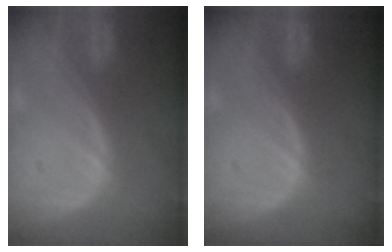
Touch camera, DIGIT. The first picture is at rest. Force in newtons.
{"total": 0.0}